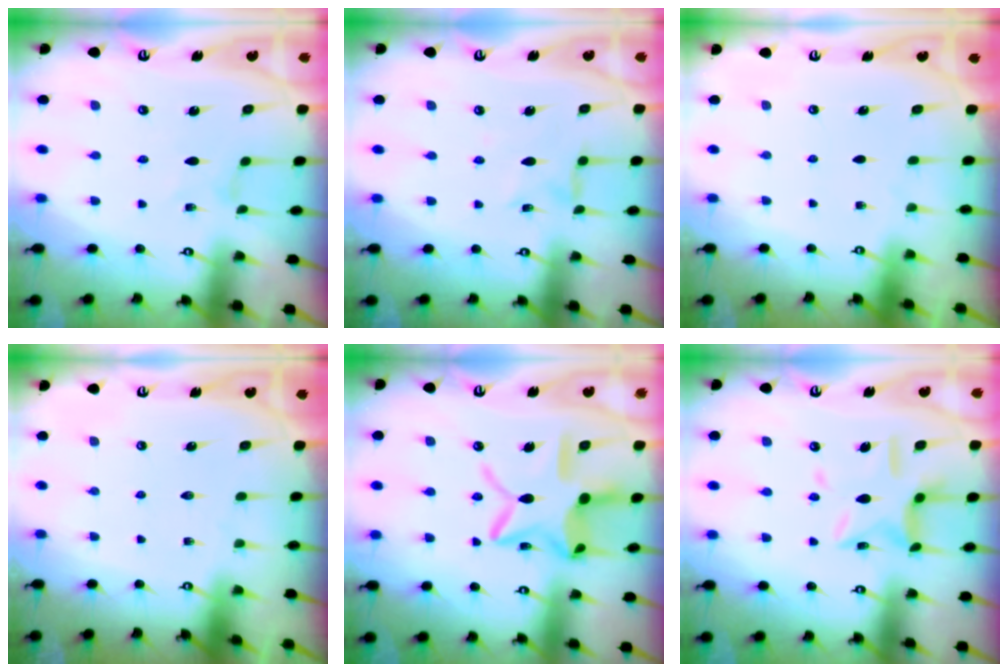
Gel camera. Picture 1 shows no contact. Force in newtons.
{"total": 3.0, "press": 2.9, "slide": 0.3}
{"total": 0.0}
{"total": 0.0}
{"total": 15.2, "press": 15.1, "slide": 1.2}
{"total": 11.2, "press": 11.1, "slide": 1.0}